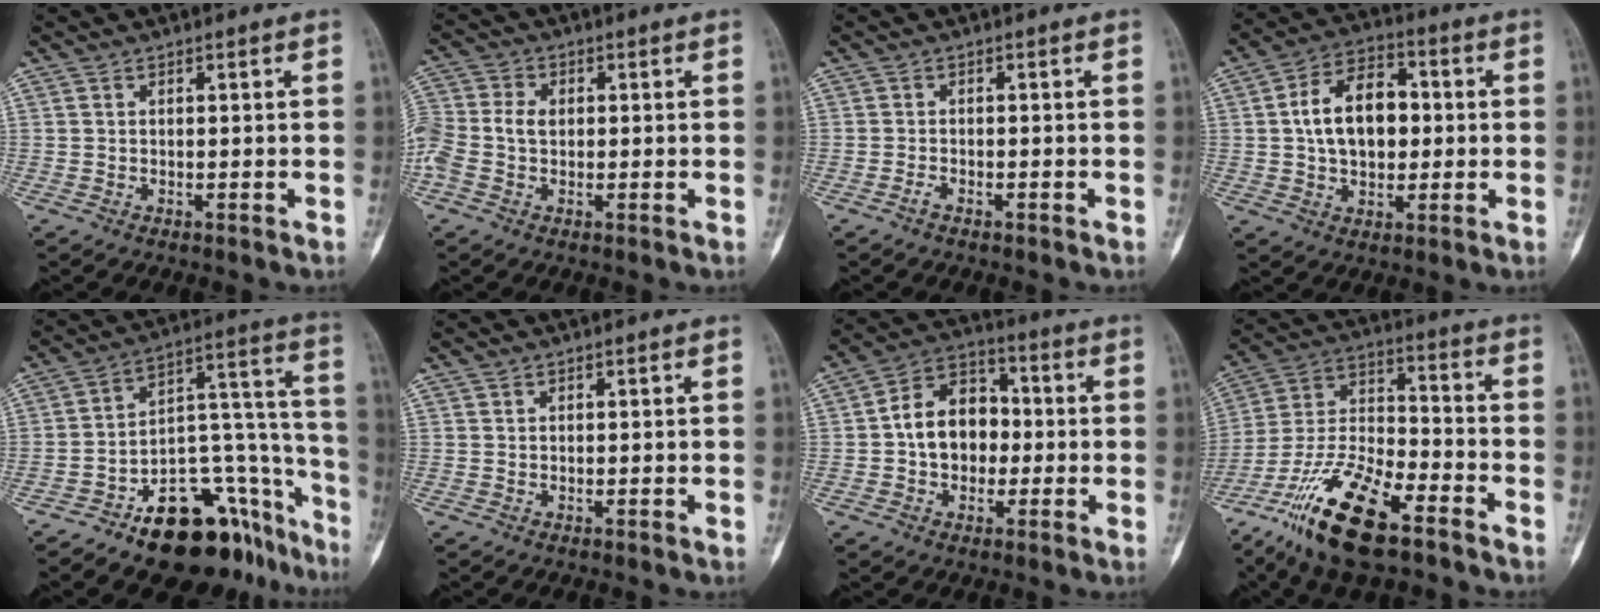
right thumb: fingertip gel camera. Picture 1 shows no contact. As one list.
[{"total": 9.2, "force": [-0.5, 6.6, 6.4], "torque": [-0.177, 0.020, -0.011]}, {"total": 1.1, "force": [-0.9, 0.3, 0.6], "torque": [-0.015, 0.002, -0.018]}, {"total": 13.0, "force": [0.9, 8.4, 9.9], "torque": [-0.140, 0.021, 0.009]}, {"total": 24.2, "force": [-14.5, 11.5, 15.5], "torque": [-0.118, 0.136, -0.209]}, {"total": 0.0}, {"total": 11.8, "force": [-0.5, 8.9, 7.6], "torque": [-0.086, 0.035, -0.018]}, {"total": 18.9, "force": [-12.0, 6.2, 13.3], "torque": [-0.265, 0.057, -0.222]}]